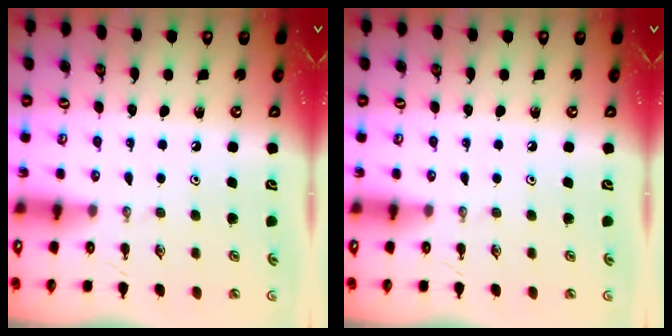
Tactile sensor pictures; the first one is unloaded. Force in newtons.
{"total": 0.0}